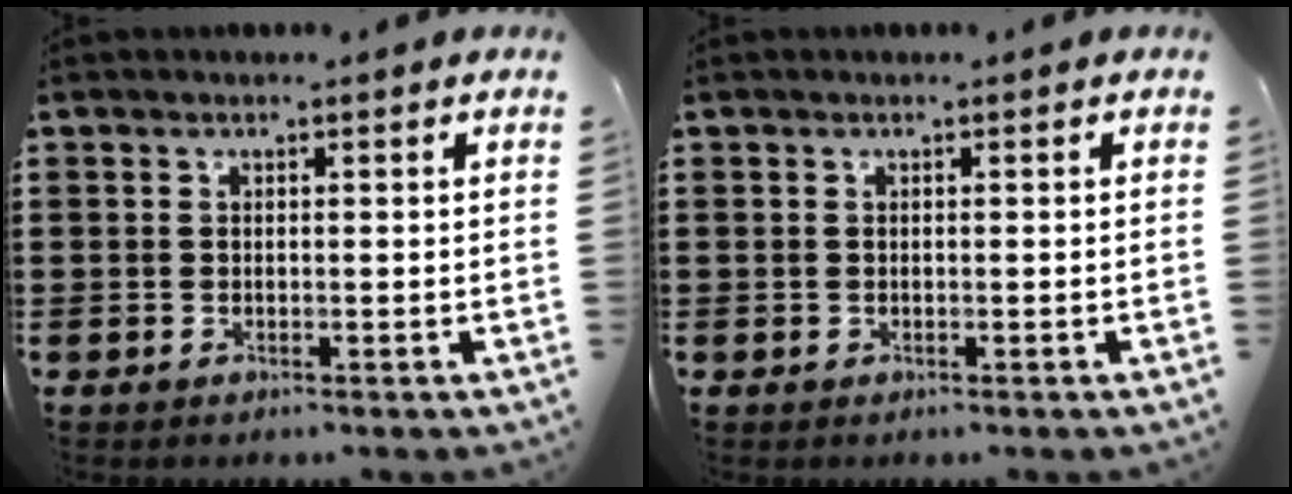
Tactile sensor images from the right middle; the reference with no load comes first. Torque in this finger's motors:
{"motor_torque": [-0.18, 0.16, 0.00, 0.00]}